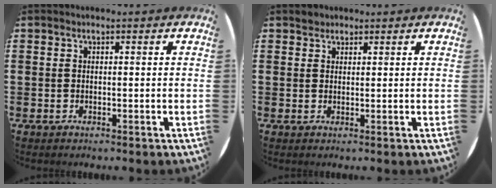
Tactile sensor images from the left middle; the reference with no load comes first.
{"total": 1.2, "force": [1.1, 0.5, -0.1], "torque": [0.008, -0.001, 0.021]}